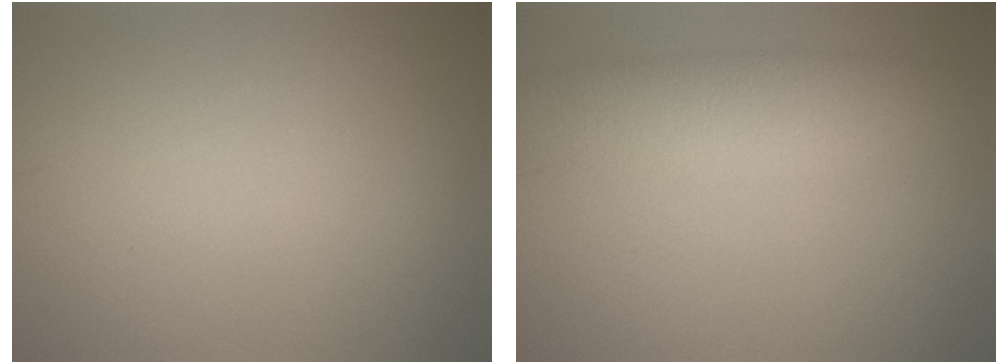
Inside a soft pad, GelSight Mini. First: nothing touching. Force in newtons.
{"total": 5.6, "press": 5.5, "slide": 0.7}